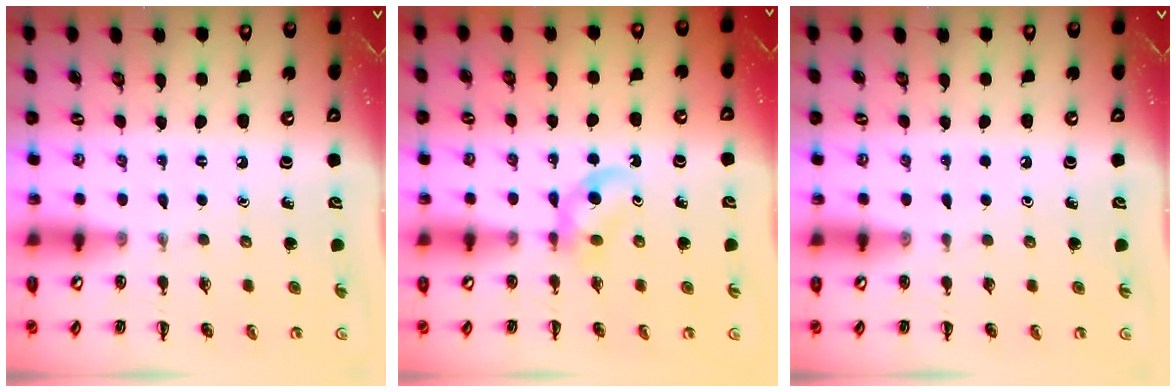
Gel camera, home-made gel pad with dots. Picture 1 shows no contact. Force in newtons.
{"total": 3.9, "press": 3.5, "slide": 1.7}
{"total": 0.0}